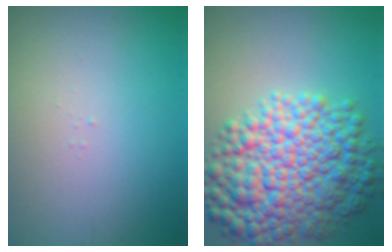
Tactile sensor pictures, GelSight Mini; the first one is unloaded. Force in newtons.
{"total": 10.8, "press": 10.8, "slide": 0.1}